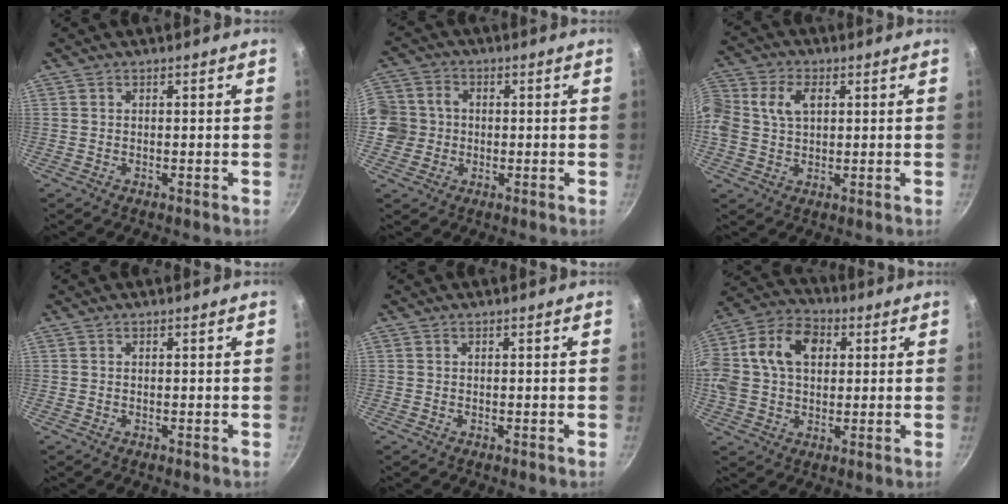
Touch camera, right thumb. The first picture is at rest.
{"total": 9.5, "force": [-0.7, 8.9, 3.4], "torque": [-0.055, 0.018, -0.028]}
{"total": 11.2, "force": [2.4, 8.4, 7.0], "torque": [-0.150, 0.031, 0.035]}
{"total": 0.0}
{"total": 0.0}
{"total": 18.6, "force": [3.7, 13.3, 12.4], "torque": [-0.239, 0.033, 0.050]}